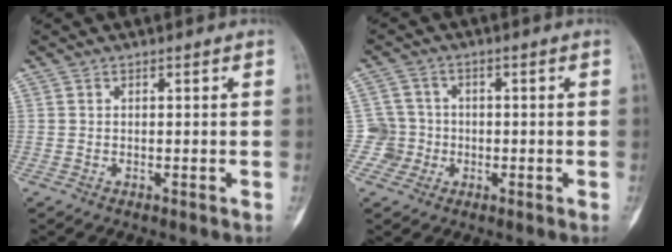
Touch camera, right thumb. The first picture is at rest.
{"total": 4.7, "force": [-1.2, 4.5, -0.5], "torque": [0.040, 0.015, -0.029]}